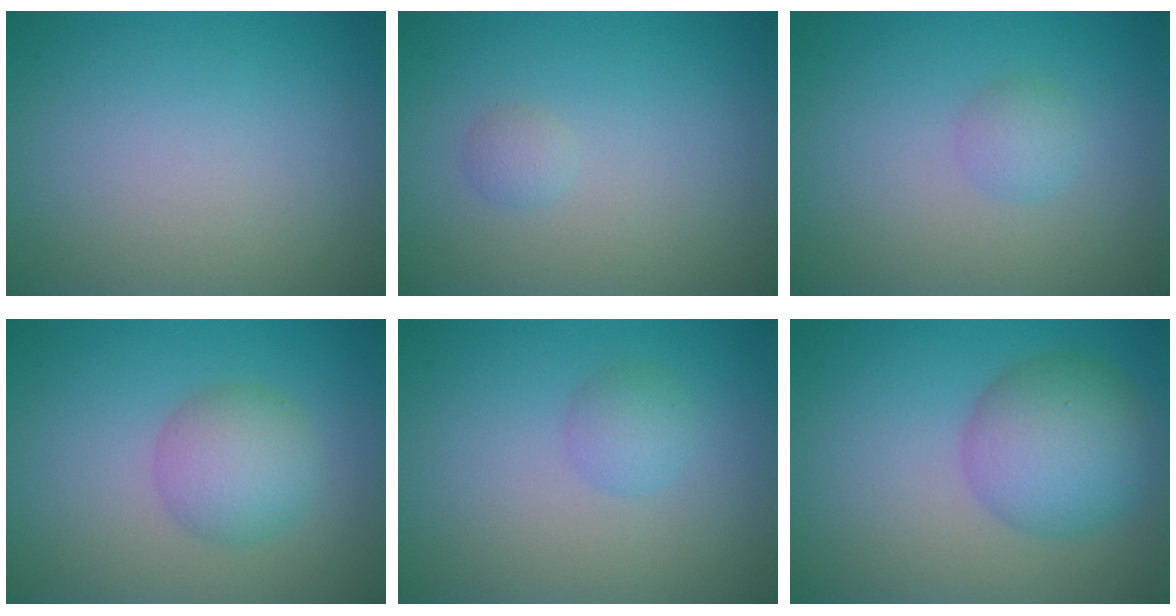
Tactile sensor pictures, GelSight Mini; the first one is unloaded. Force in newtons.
{"total": 0.9, "press": 0.9, "slide": 0.0}
{"total": 1.5, "press": 1.5, "slide": 0.1}
{"total": 3.7, "press": 3.7, "slide": 0.3}
{"total": 1.7, "press": 1.7, "slide": 0.1}
{"total": 5.9, "press": 5.8, "slide": 0.2}